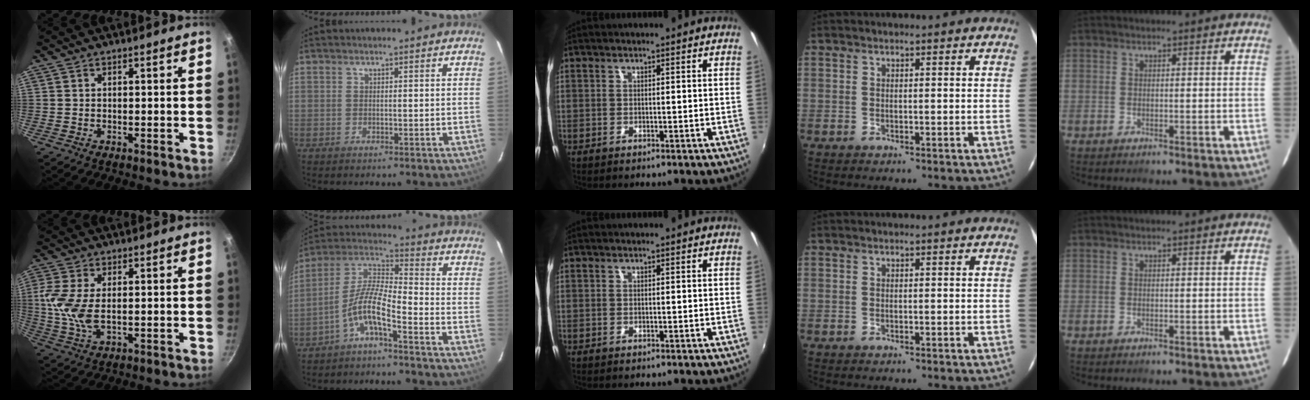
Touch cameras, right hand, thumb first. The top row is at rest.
{"thumb": {"total": 8.2, "force": [0.4, 4.1, 7.1], "torque": [-0.156, -0.004, 0.008]}, "index": {"total": 8.2, "force": [-4.8, 1.4, 6.5], "torque": [-0.148, 0.013, -0.096]}}